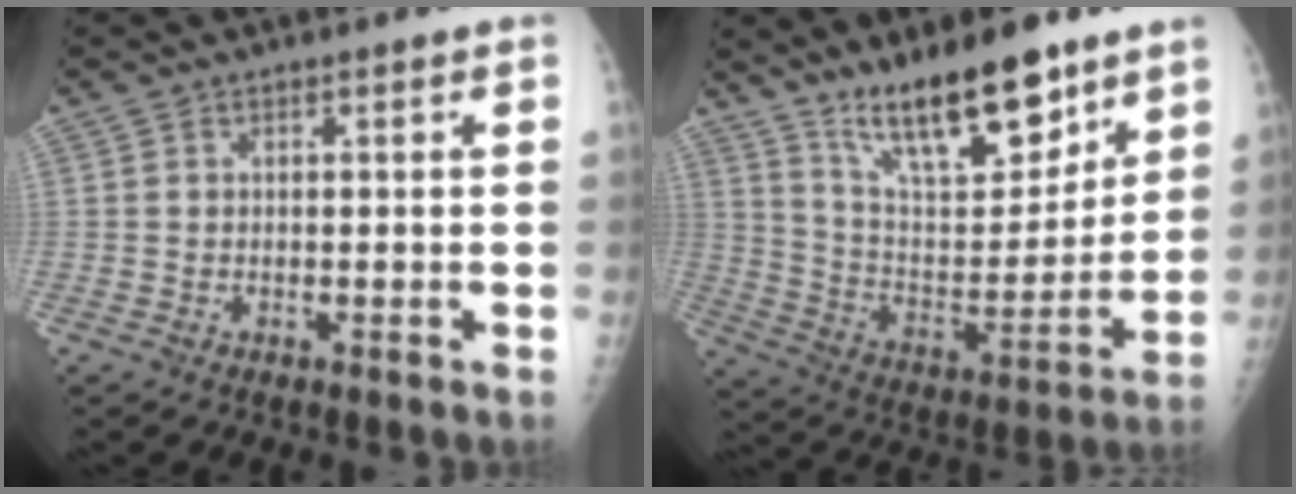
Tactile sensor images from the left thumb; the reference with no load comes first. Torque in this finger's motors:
{"motor_torque": [0.72, 0.23, 0.99, -1.48, 0.15]}